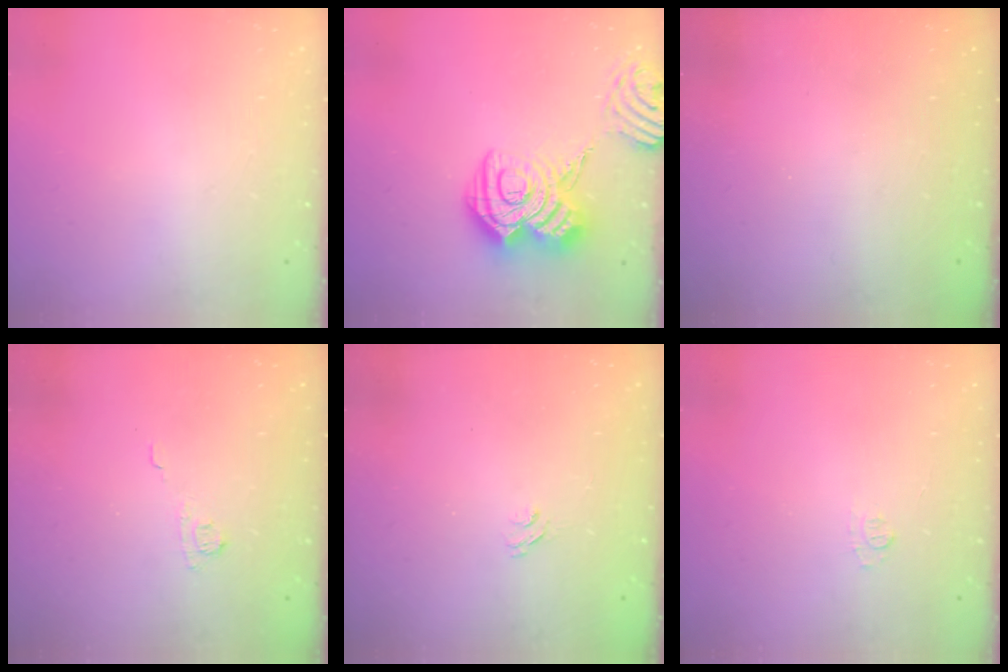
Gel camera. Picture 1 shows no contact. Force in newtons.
{"total": 17.5, "press": 17.4, "slide": 1.6}
{"total": 2.3, "press": 2.1, "slide": 0.8}
{"total": 3.9, "press": 3.7, "slide": 1.1}
{"total": 2.1, "press": 1.6, "slide": 1.2}
{"total": 3.8, "press": 3.8, "slide": 0.5}